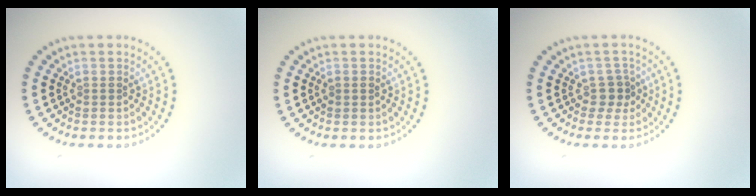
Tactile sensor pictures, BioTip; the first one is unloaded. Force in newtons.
{"total": 0.7, "press": 0.7, "slide": 0.1}
{"total": 1.7, "press": 1.2, "slide": 1.2}